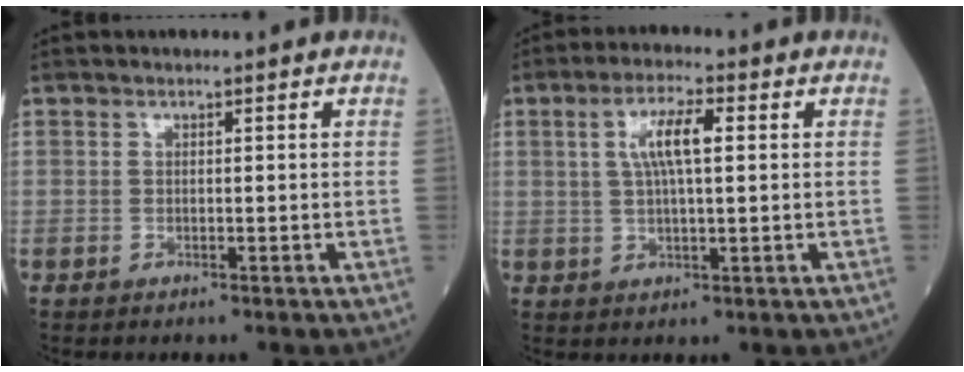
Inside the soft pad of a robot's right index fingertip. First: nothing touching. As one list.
[{"total": 6.4, "force": [1.5, 1.2, 6.1], "torque": [-0.119, 0.011, 0.030]}]